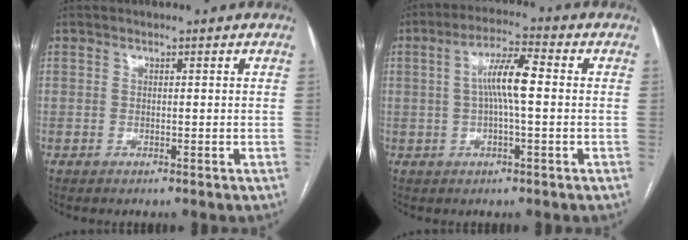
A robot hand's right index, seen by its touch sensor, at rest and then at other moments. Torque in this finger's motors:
{"motor_torque": [0.32, 0.00, 0.59, 0.16]}